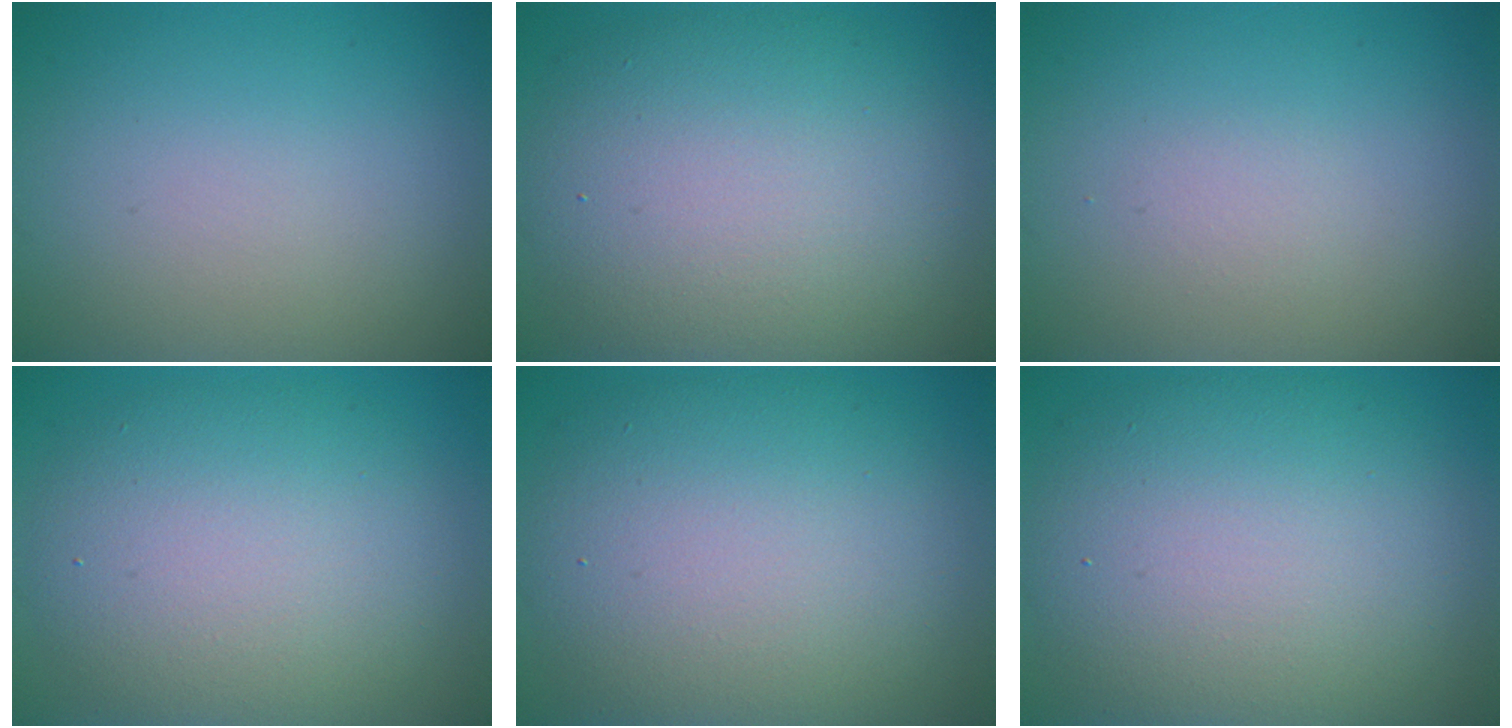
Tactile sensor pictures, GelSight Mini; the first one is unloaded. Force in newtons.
{"total": 10.5, "press": 10.5, "slide": 0.5}
{"total": 0.7, "press": 0.7, "slide": 0.0}
{"total": 8.5, "press": 8.5, "slide": 0.3}
{"total": 10.8, "press": 10.8, "slide": 0.4}
{"total": 11.1, "press": 11.1, "slide": 0.5}